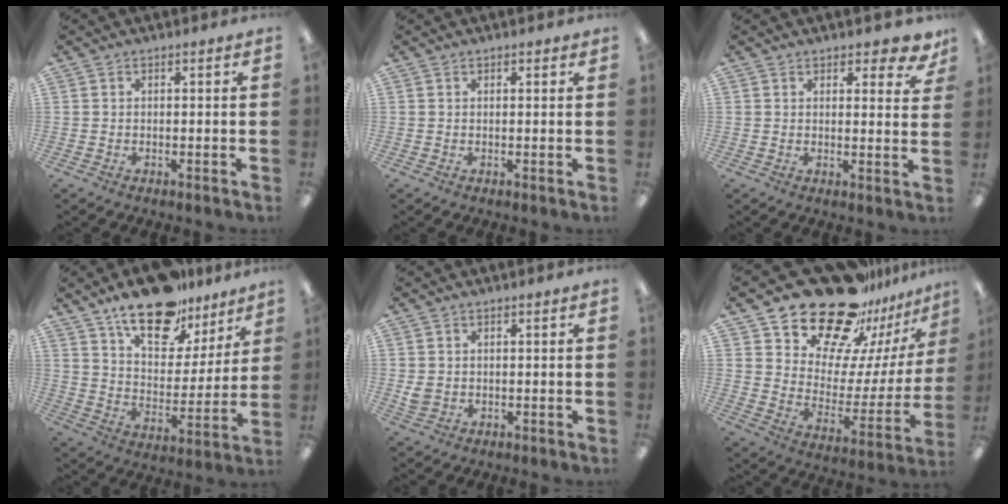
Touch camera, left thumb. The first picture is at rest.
{"total": 0.7, "force": [0.6, 0.4, 0.2], "torque": [0.004, -0.002, 0.009]}
{"total": 4.0, "force": [3.4, 1.4, 1.6], "torque": [-0.005, -0.023, 0.056]}
{"total": 18.2, "force": [13.2, 8.7, 8.9], "torque": [-0.147, -0.073, 0.229]}
{"total": 2.6, "force": [0.7, 2.2, 1.2], "torque": [-0.015, 0.001, 0.013]}
{"total": 23.7, "force": [19.7, 10.8, 7.7], "torque": [-0.130, -0.137, 0.358]}